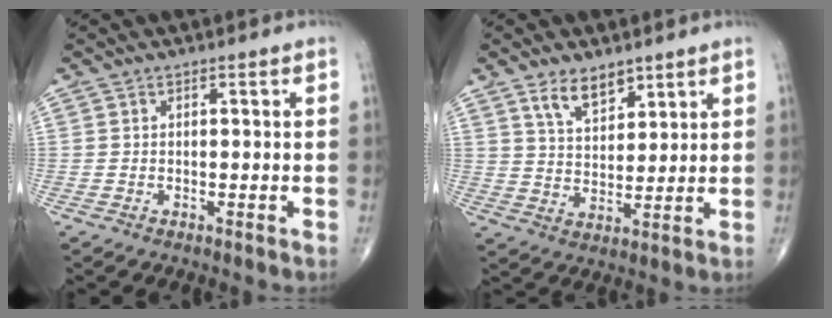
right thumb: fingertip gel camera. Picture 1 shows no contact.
{"total": 7.1, "force": [4.8, 3.5, 3.8], "torque": [-0.046, -0.033, 0.091]}